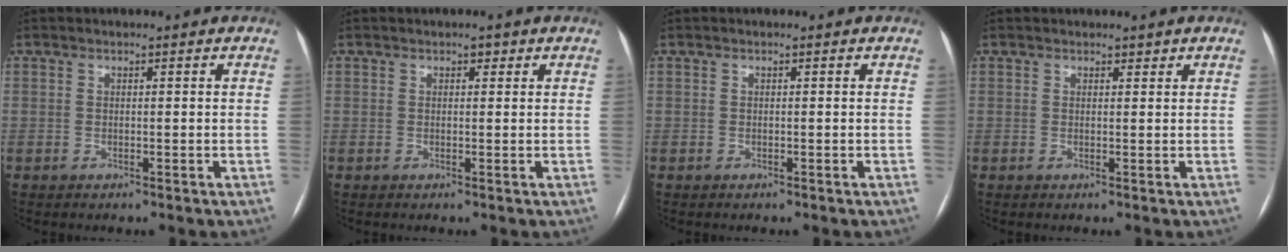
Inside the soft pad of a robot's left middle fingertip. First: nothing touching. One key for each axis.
{"total": 1.0, "fx": 0.6, "fy": 0.6, "fz": 0.5, "tx": -0.006, "ty": 0.004, "tz": 0.007}
{"total": 0.0}
{"total": 1.4, "fx": 1.2, "fy": 0.6, "fz": 0.4, "tx": -0.004, "ty": 0.013, "tz": 0.017}